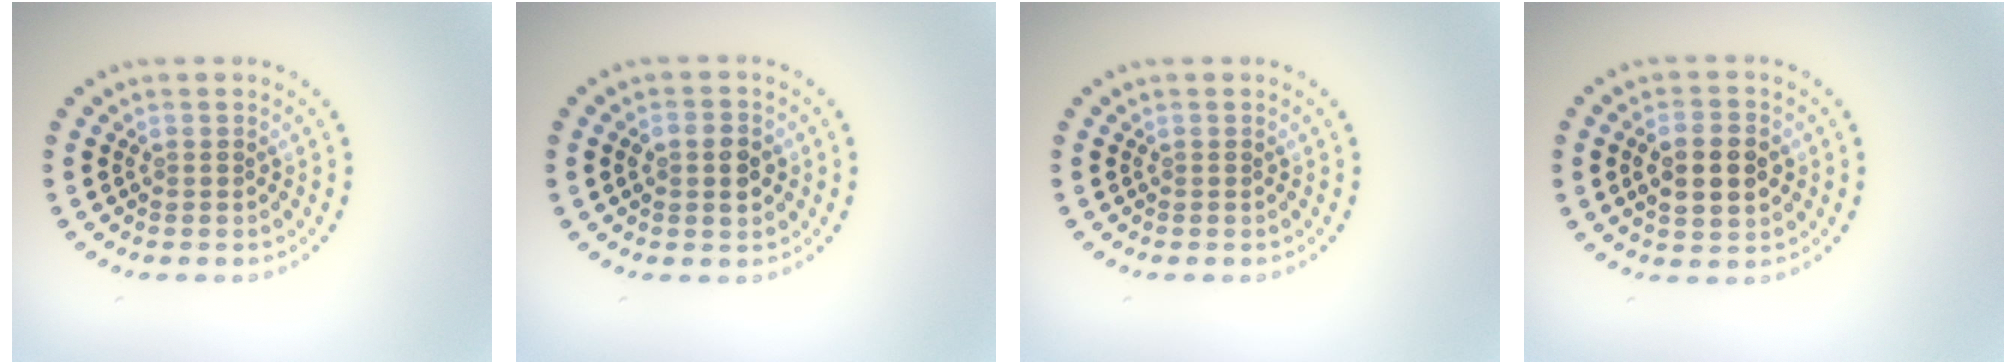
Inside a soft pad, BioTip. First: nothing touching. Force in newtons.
{"total": 3.1, "press": 3.1, "slide": 0.2}
{"total": 0.0}
{"total": 4.5, "press": 4.5, "slide": 0.3}